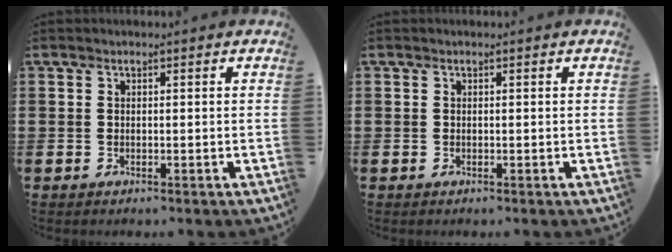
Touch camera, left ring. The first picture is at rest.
{"total": 0.0}